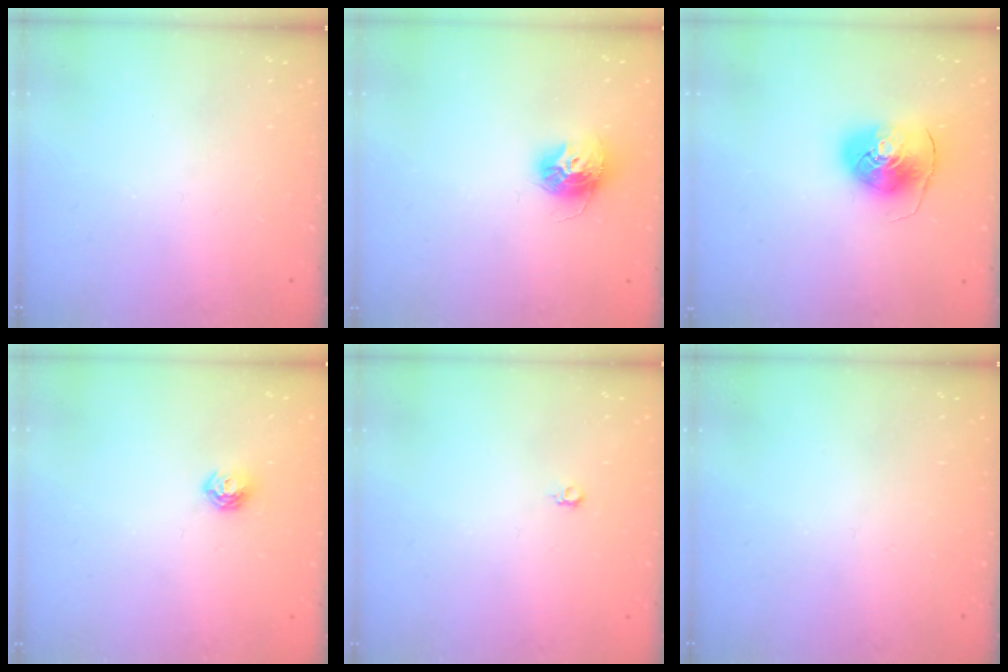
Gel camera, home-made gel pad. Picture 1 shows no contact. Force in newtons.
{"total": 11.9, "press": 11.9, "slide": 0.9}
{"total": 9.7, "press": 9.6, "slide": 1.3}
{"total": 5.2, "press": 5.2, "slide": 0.5}
{"total": 3.6, "press": 3.5, "slide": 0.8}
{"total": 0.0}